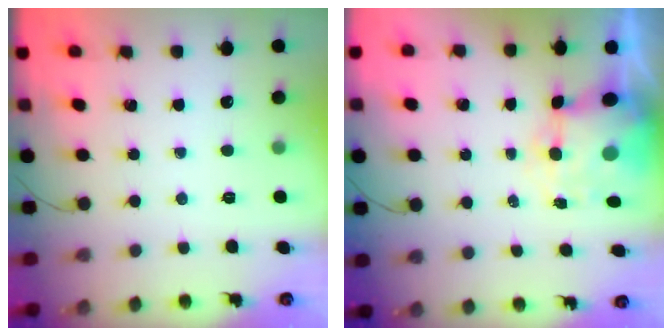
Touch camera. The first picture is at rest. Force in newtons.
{"total": 9.2, "press": 8.9, "slide": 2.2}